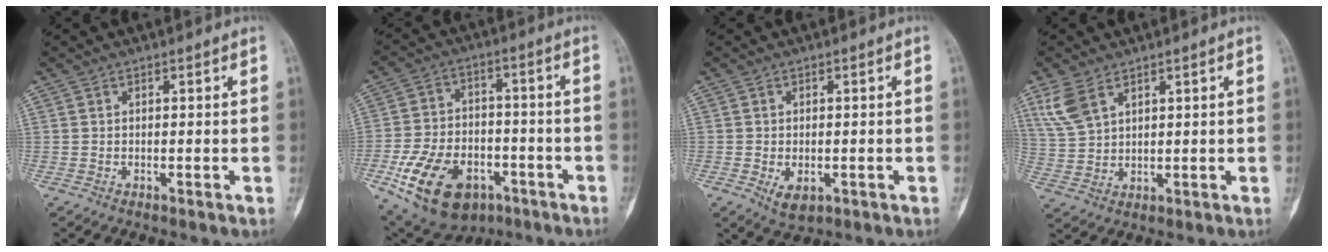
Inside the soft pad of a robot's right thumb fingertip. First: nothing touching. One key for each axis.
{"total": 18.2, "fx": -7.9, "fy": 11.6, "fz": 11.5, "tx": -0.196, "ty": 0.027, "tz": -0.119}
{"total": 3.9, "fx": -1.1, "fy": 2.5, "fz": 2.8, "tx": -0.040, "ty": -0.002, "tz": -0.007}
{"total": 6.4, "fx": 3.8, "fy": 3.4, "fz": 3.8, "tx": -0.079, "ty": -0.007, "tz": 0.090}